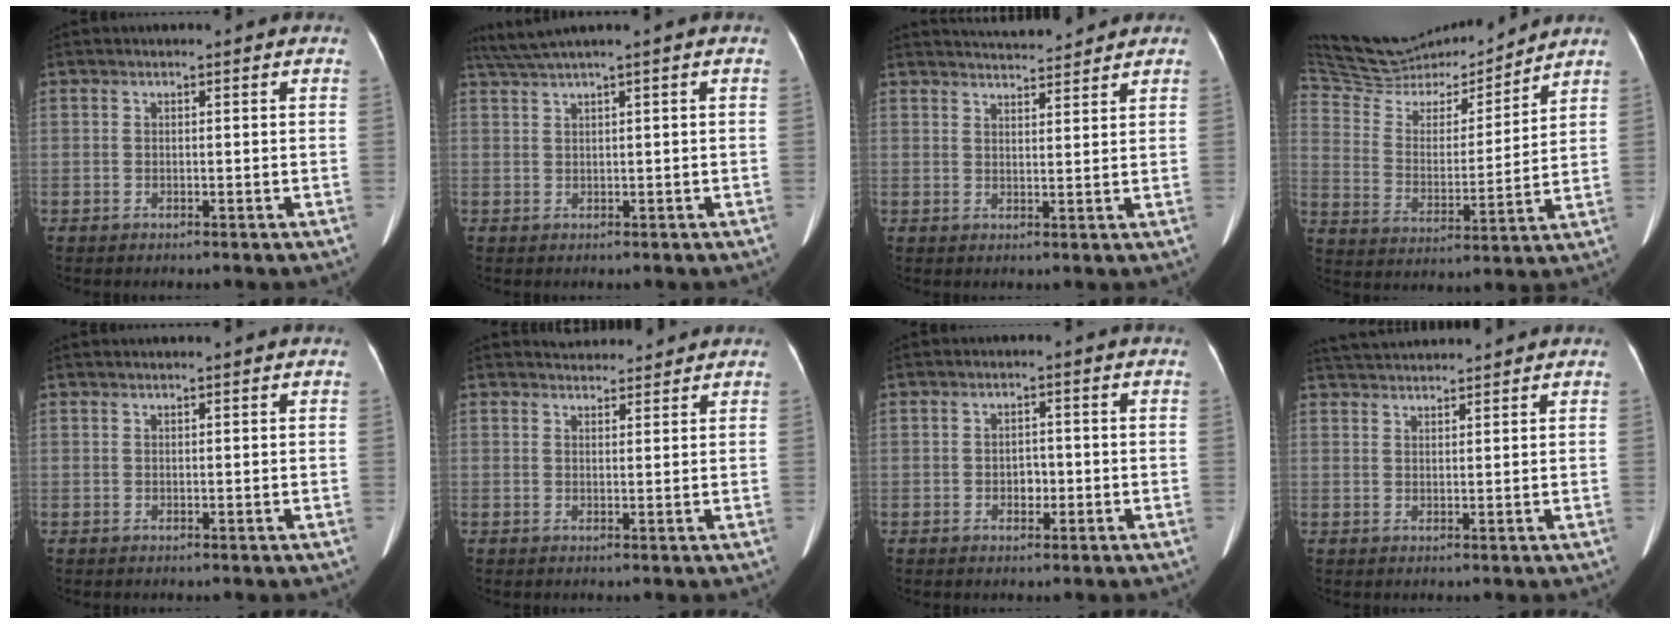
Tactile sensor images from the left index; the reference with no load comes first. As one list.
[{"total": 2.1, "force": [1.6, -0.4, 1.3], "torque": [-0.036, 0.017, 0.046]}, {"total": 6.8, "force": [6.6, 0.6, 1.6], "torque": [-0.031, 0.010, 0.092]}, {"total": 15.7, "force": [15.0, 2.6, 4.1], "torque": [-0.086, -0.008, 0.260]}, {"total": 1.4, "force": [1.2, 0.1, 0.7], "torque": [-0.008, 0.014, 0.017]}, {"total": 3.8, "force": [3.6, 1.3, 0.2], "torque": [-0.001, 0.008, 0.046]}, {"total": 2.2, "force": [-0.9, 1.5, 1.3], "torque": [-0.019, -0.004, -0.014]}, {"total": 7.2, "force": [6.9, 0.4, 2.0], "torque": [-0.041, 0.029, 0.110]}]